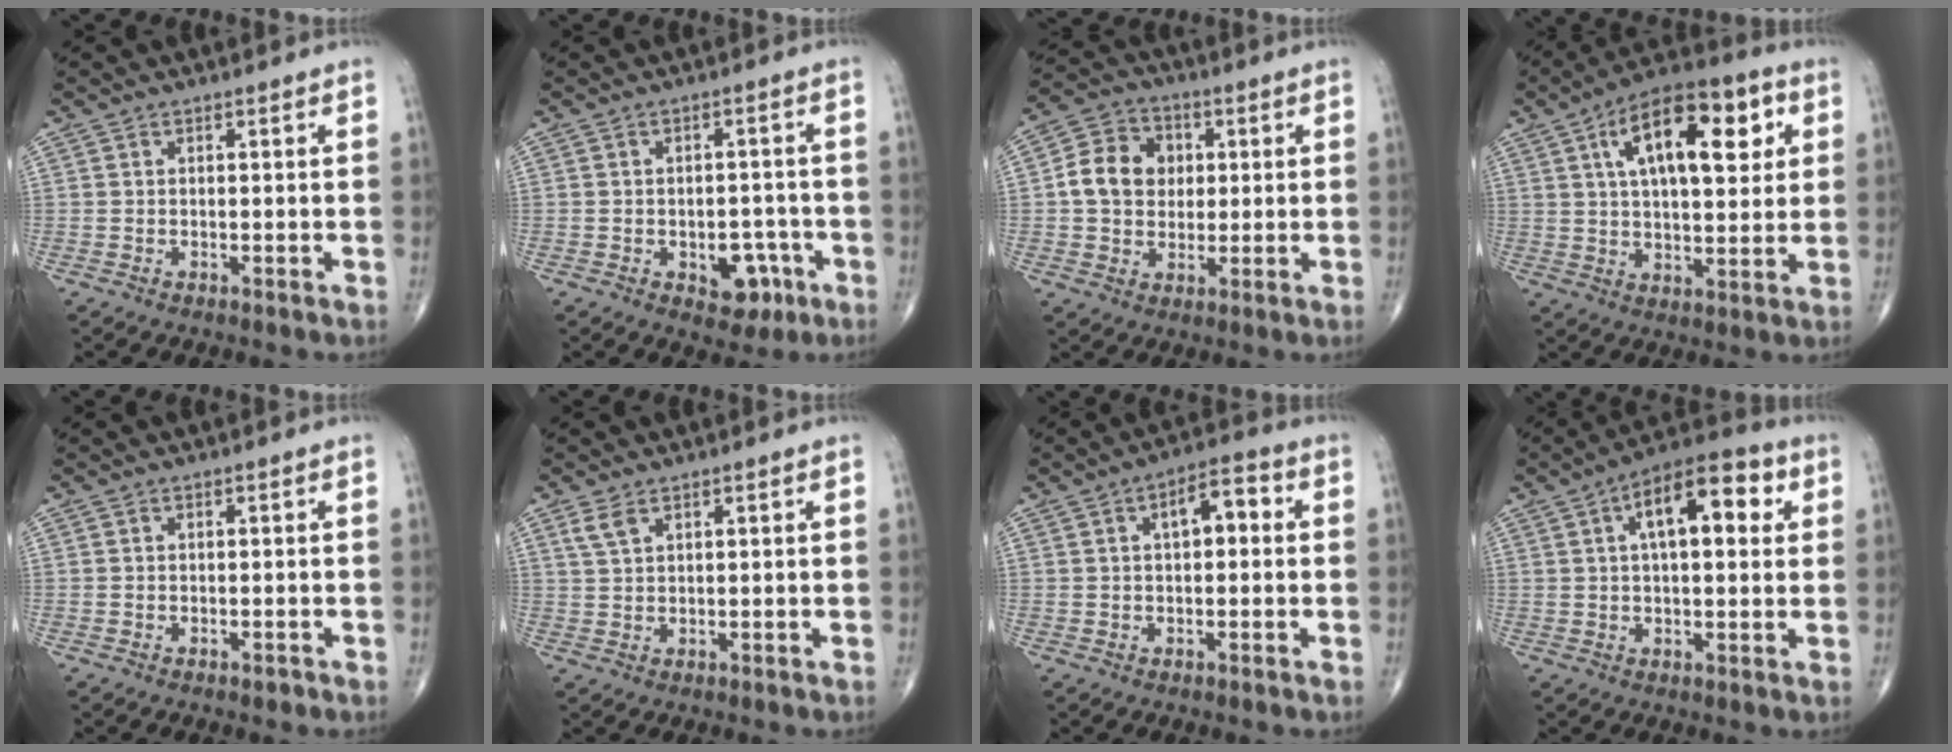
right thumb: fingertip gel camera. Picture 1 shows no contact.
{"total": 6.7, "force": [-2.7, 4.3, 4.3], "torque": [-0.026, 0.019, -0.028]}
{"total": 10.5, "force": [1.1, 8.7, 5.9], "torque": [-0.078, 0.011, 0.012]}
{"total": 19.0, "force": [6.3, 8.6, 15.8], "torque": [-0.220, 0.006, 0.093]}
{"total": 0.6, "force": [-0.4, 0.4, 0.4], "torque": [-0.004, -0.001, -0.005]}
{"total": 2.8, "force": [1.8, 1.3, 1.7], "torque": [-0.038, 0.001, 0.044]}
{"total": 6.6, "force": [1.3, 3.2, 5.5], "torque": [-0.073, 0.020, 0.012]}
{"total": 13.7, "force": [4.1, 6.1, 11.5], "torque": [-0.154, 0.021, 0.055]}